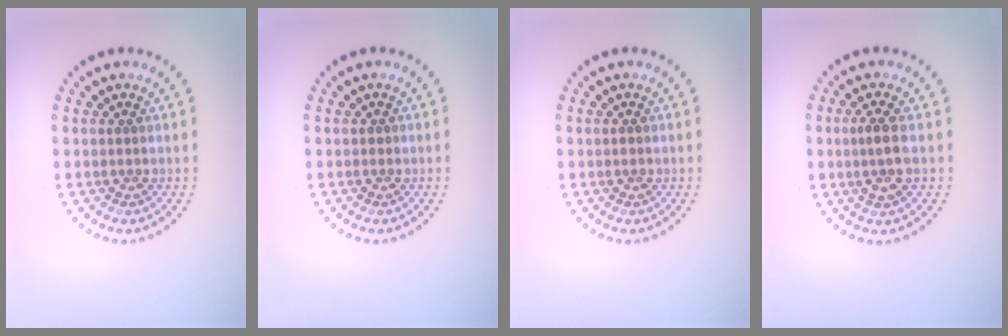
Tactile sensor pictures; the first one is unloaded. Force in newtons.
{"total": 0.5, "press": 0.5, "slide": 0.2}
{"total": 0.7, "press": 0.6, "slide": 0.1}
{"total": 2.4, "press": 2.3, "slide": 0.8}